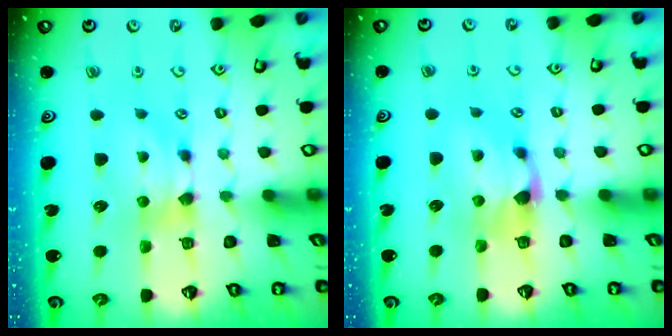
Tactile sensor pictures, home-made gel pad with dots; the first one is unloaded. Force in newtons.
{"total": 1.4, "press": 0.9, "slide": 1.0}